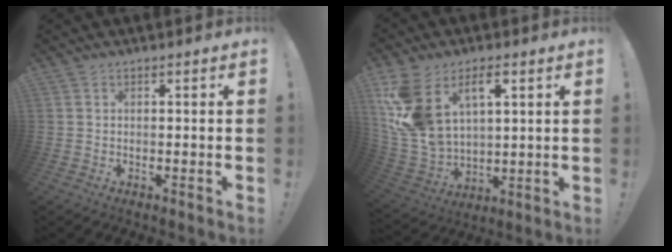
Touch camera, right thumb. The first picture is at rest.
{"total": 16.2, "force": [7.3, 10.0, 10.5], "torque": [-0.231, -0.039, 0.135]}